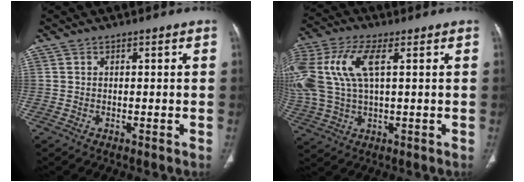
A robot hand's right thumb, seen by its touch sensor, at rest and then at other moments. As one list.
[{"total": 17.3, "force": [4.3, 8.4, 14.5], "torque": [-0.357, 0.017, 0.082]}]